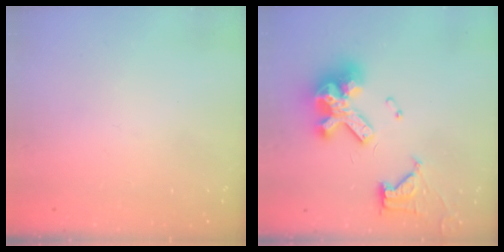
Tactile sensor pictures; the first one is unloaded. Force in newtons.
{"total": 15.7, "press": 15.6, "slide": 1.7}